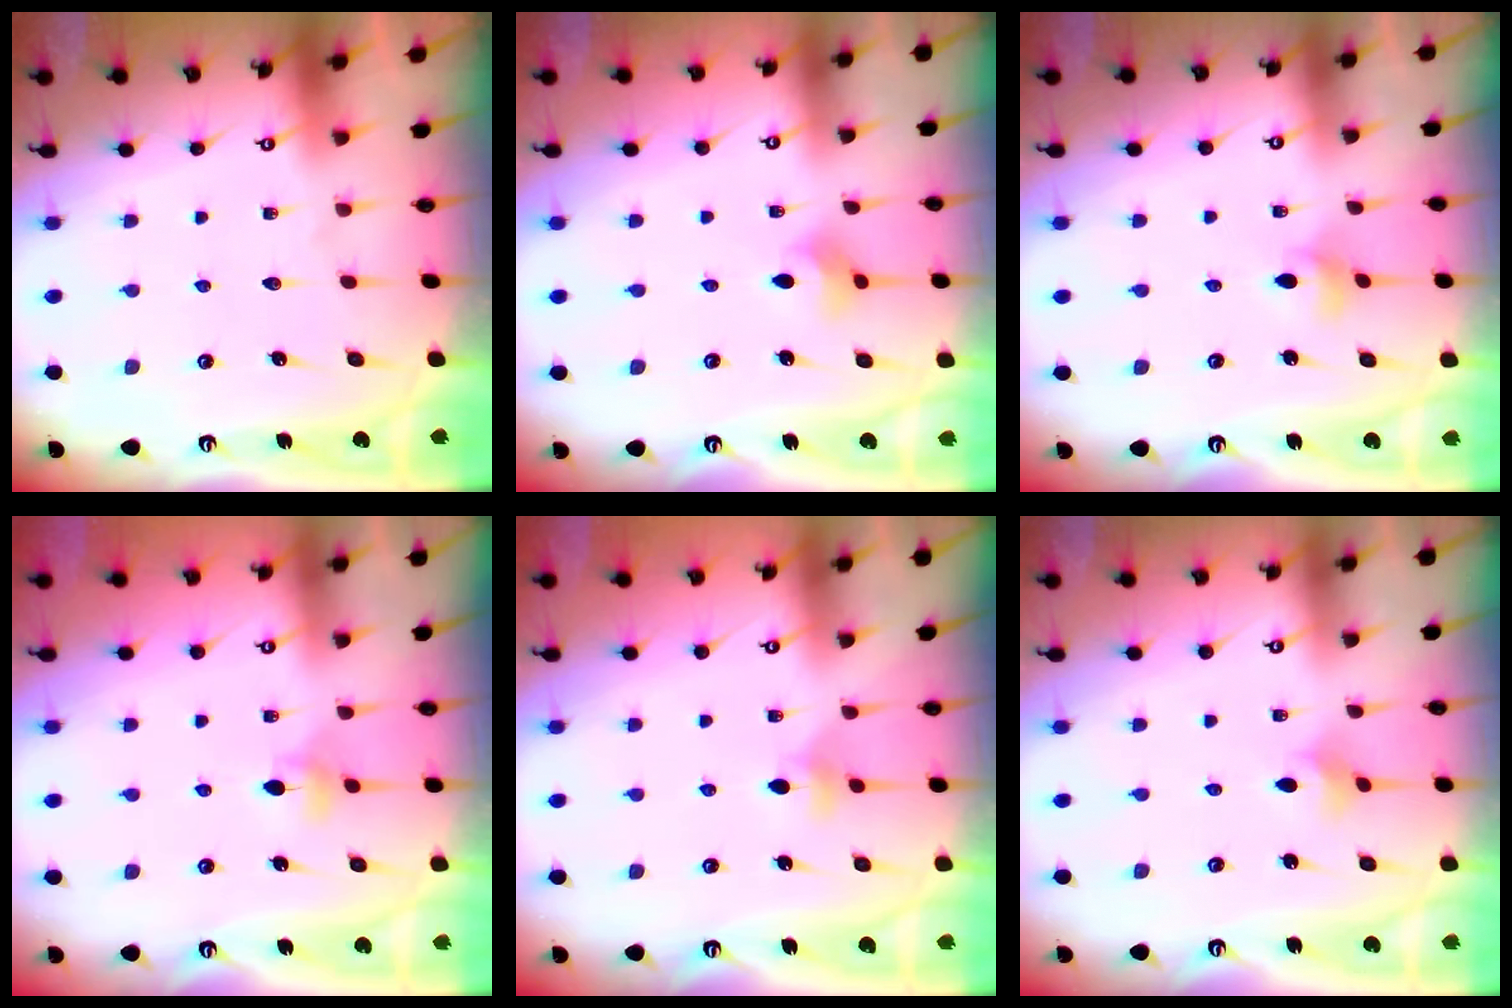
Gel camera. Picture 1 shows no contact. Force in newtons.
{"total": 5.1, "press": 5.0, "slide": 0.9}
{"total": 4.2, "press": 4.1, "slide": 0.6}
{"total": 4.3, "press": 4.2, "slide": 1.0}
{"total": 3.7, "press": 3.6, "slide": 0.5}
{"total": 2.8, "press": 2.8, "slide": 0.6}